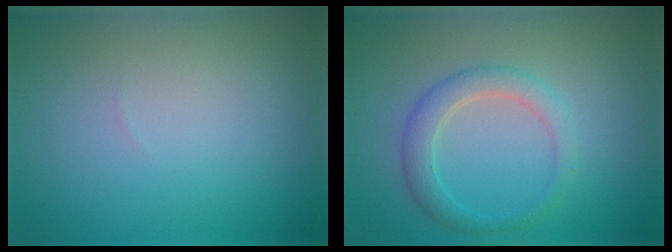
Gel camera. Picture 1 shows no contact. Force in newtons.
{"total": 2.7, "press": 2.7, "slide": 0.1}